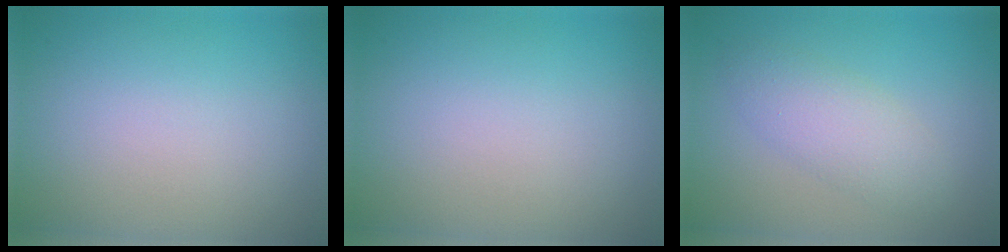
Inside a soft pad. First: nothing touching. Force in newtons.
{"total": 0.0}
{"total": 3.3, "press": 3.3, "slide": 0.1}